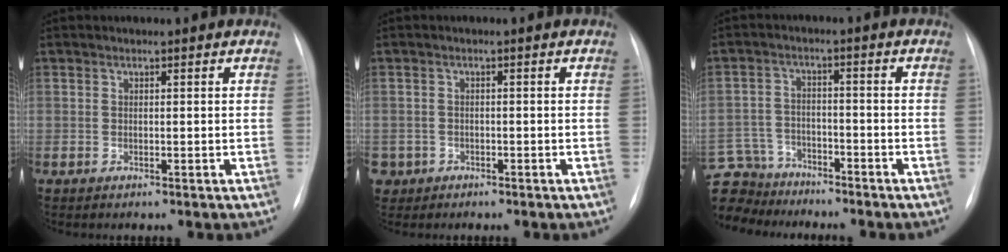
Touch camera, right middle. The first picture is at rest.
{"total": 3.0, "force": [-1.5, 2.6, -0.1], "torque": [0.002, 0.009, -0.026]}
{"total": 11.5, "force": [-10.3, 4.9, 1.4], "torque": [-0.051, 0.013, -0.179]}